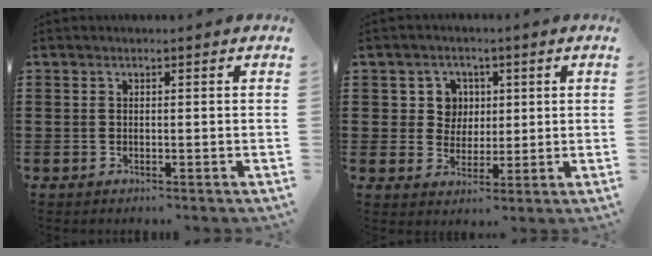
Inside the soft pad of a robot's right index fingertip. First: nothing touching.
{"total": 5.2, "force": [1.3, 4.7, 1.7], "torque": [-0.049, 0.013, 0.020]}